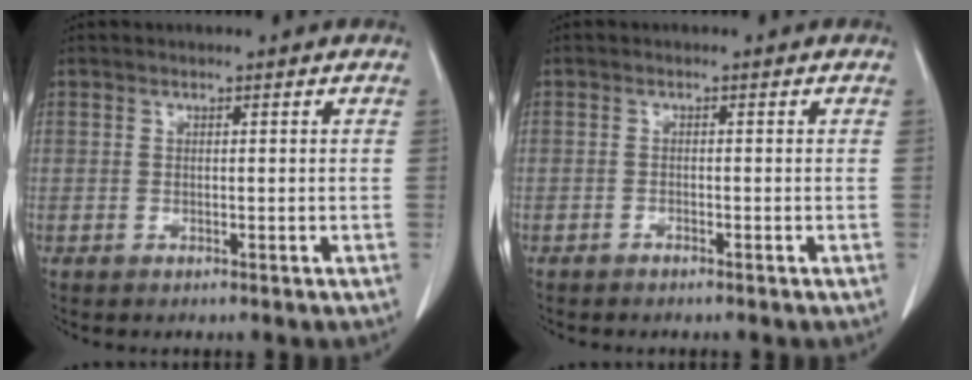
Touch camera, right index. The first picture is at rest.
{"total": 0.6, "force": [-0.5, 0.2, 0.2], "torque": [-0.008, 0.000, -0.010]}